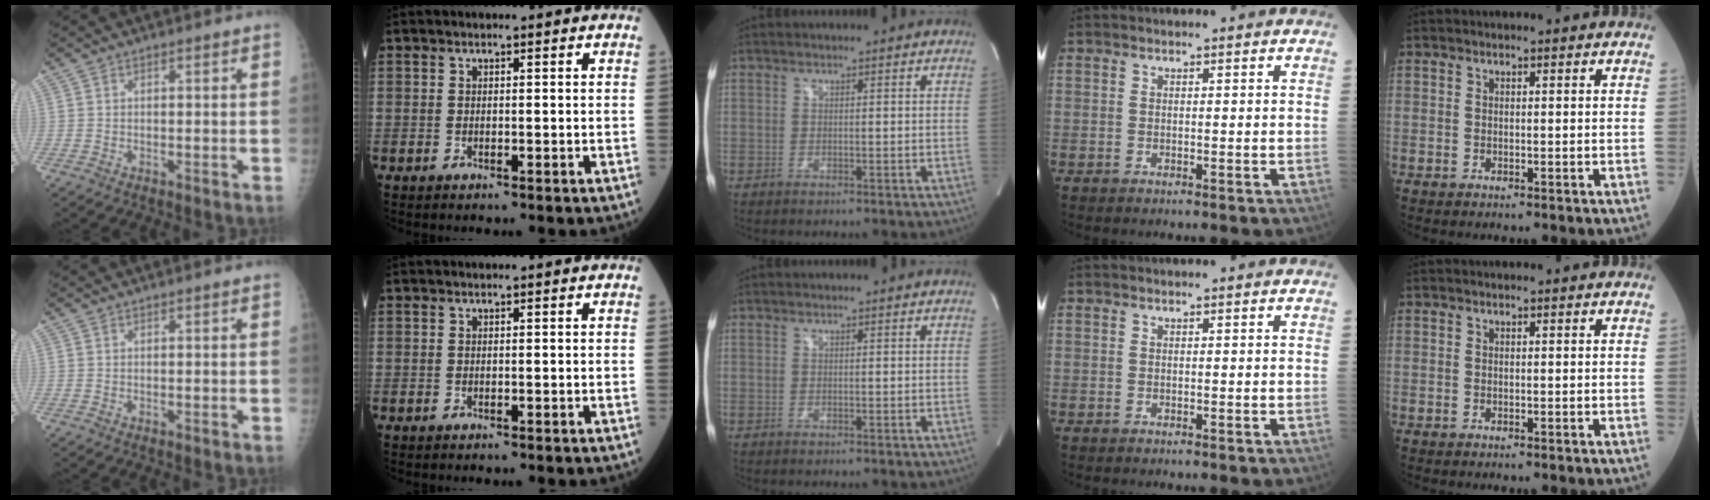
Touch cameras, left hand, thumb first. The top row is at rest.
{}